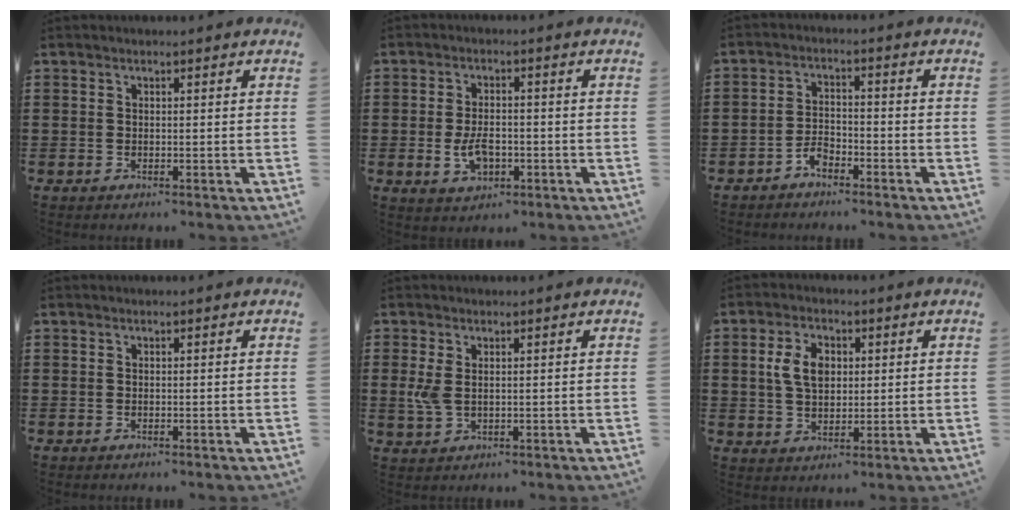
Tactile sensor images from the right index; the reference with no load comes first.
{"total": 4.7, "force": [-1.3, 2.8, 3.5], "torque": [-0.077, 0.002, -0.025]}
{"total": 2.9, "force": [-2.5, 1.3, 0.9], "torque": [-0.022, 0.008, -0.051]}
{"total": 0.0}
{"total": 3.6, "force": [0.5, 2.0, 2.9], "torque": [-0.082, -0.002, 0.002]}
{"total": 5.8, "force": [1.1, 3.8, 4.3], "torque": [-0.101, 0.012, 0.014]}